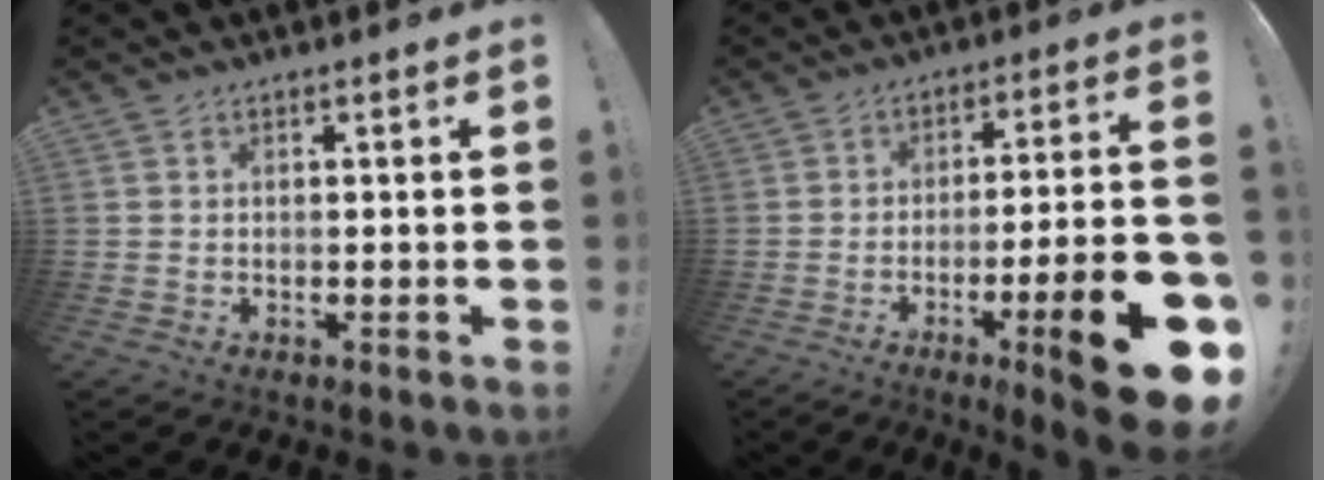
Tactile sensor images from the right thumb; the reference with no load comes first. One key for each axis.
{"total": 18.3, "fx": -7.9, "fy": 2.9, "fz": 16.2, "tx": -0.235, "ty": 0.035, "tz": -0.110}